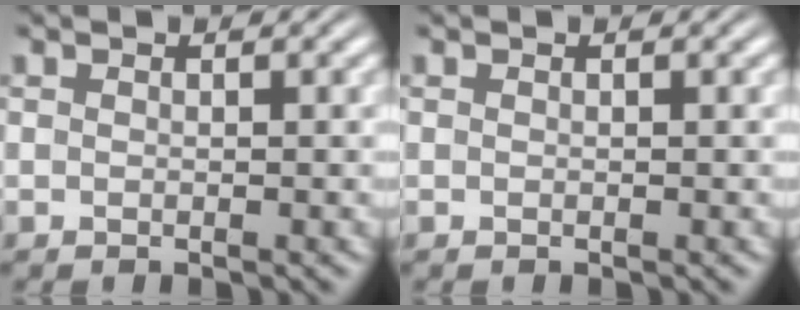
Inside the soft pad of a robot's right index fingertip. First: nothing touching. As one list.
[{"total": 0.0}]